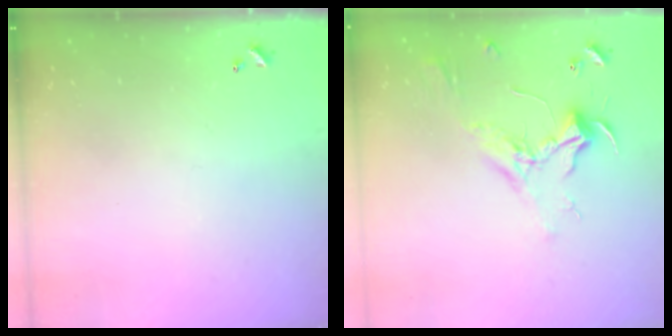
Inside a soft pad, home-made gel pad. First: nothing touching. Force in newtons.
{"total": 2.4, "press": 2.3, "slide": 0.8}